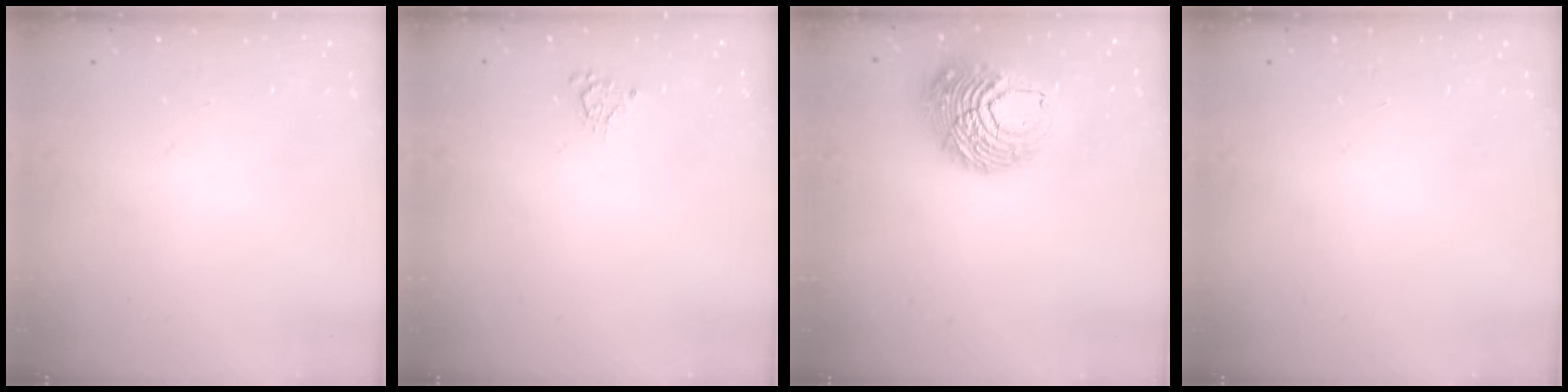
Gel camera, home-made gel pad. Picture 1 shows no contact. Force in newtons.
{"total": 4.3, "press": 4.2, "slide": 0.5}
{"total": 11.9, "press": 11.9, "slide": 1.3}
{"total": 0.0}